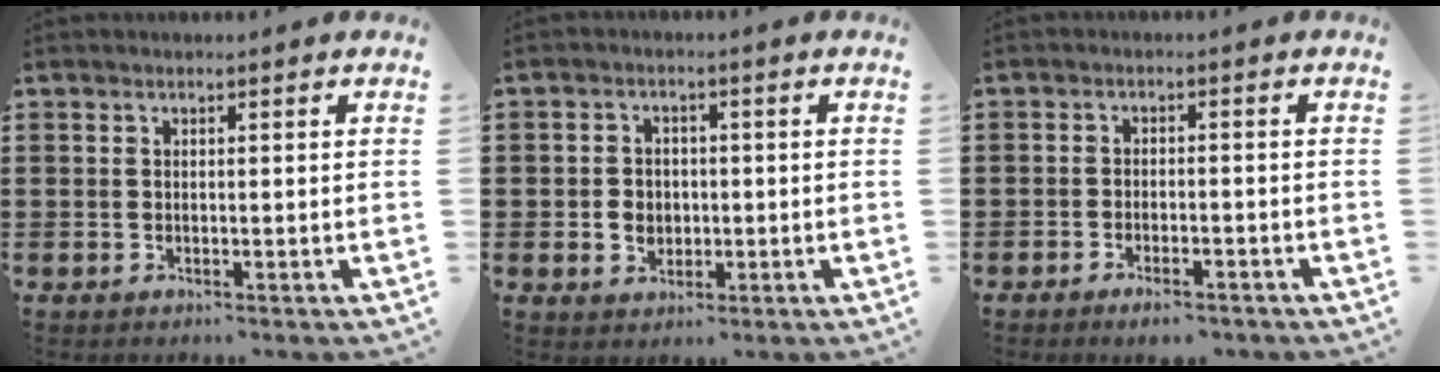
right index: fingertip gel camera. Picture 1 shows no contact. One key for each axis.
{"total": 3.2, "fx": -0.4, "fy": 2.9, "fz": 1.3, "tx": -0.026, "ty": 0.003, "tz": -0.014}
{"total": 2.3, "fx": -2.0, "fy": 0.3, "fz": 1.0, "tx": -0.020, "ty": 0.001, "tz": -0.038}